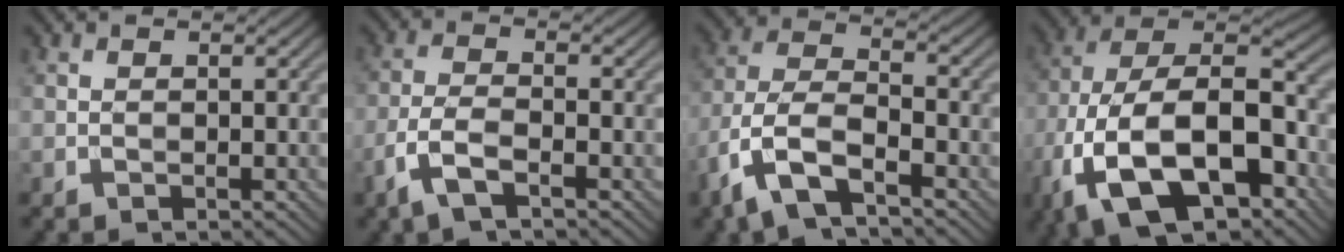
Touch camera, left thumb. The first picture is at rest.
{"total": 4.8, "force": [-2.8, 1.6, 3.6], "torque": [-0.092, -0.001, -0.064]}
{"total": 9.5, "force": [-5.6, 3.7, 6.7], "torque": [-0.151, -0.005, -0.124]}
{"total": 19.4, "force": [-8.5, 10.3, 14.1], "torque": [-0.275, -0.027, -0.141]}